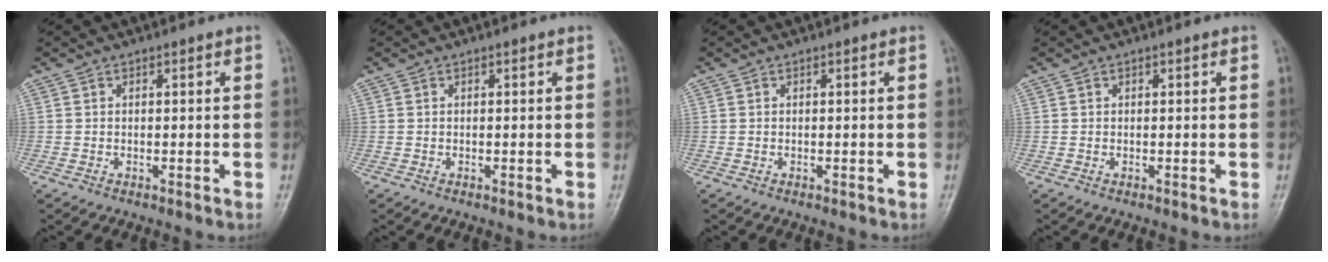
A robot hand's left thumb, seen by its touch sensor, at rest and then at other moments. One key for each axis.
{"total": 0.0}
{"total": 0.0}
{"total": 0.0}